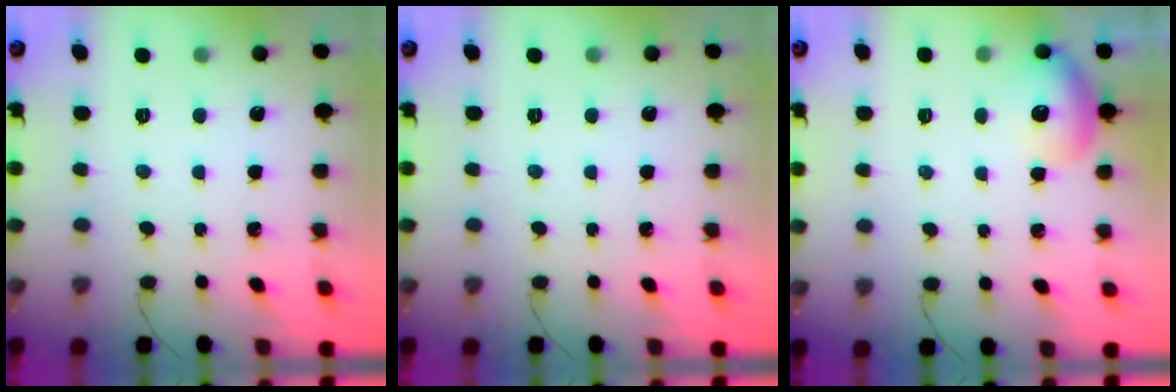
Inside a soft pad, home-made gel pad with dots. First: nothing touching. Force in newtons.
{"total": 0.0}
{"total": 11.2, "press": 10.3, "slide": 4.4}